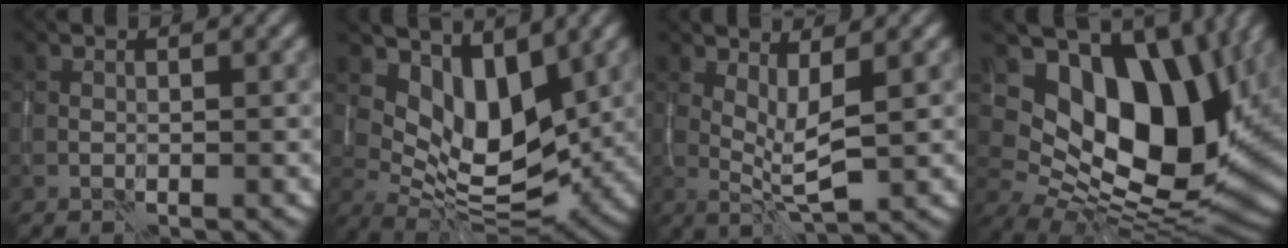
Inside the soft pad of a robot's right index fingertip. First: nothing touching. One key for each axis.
{"total": 6.9, "fx": 3.2, "fy": 3.4, "fz": 5.0, "tx": -0.090, "ty": -0.019, "tz": 0.055}
{"total": 2.9, "fx": 0.9, "fy": 0.5, "fz": 2.7, "tx": -0.056, "ty": -0.009, "tz": 0.021}
{"total": 16.4, "fx": 5.4, "fy": 9.9, "fz": 12.0, "tx": -0.192, "ty": -0.002, "tz": 0.100}